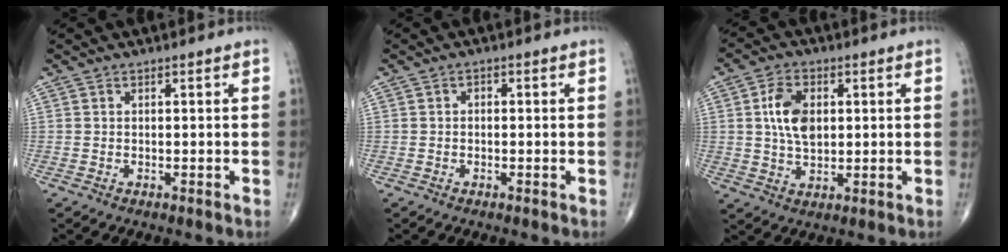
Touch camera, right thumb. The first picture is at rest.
{"total": 0.8, "force": [-0.1, 0.6, 0.5], "torque": [0.002, 0.003, -0.008]}
{"total": 8.1, "force": [1.4, 5.0, 6.2], "torque": [-0.104, -0.002, 0.026]}